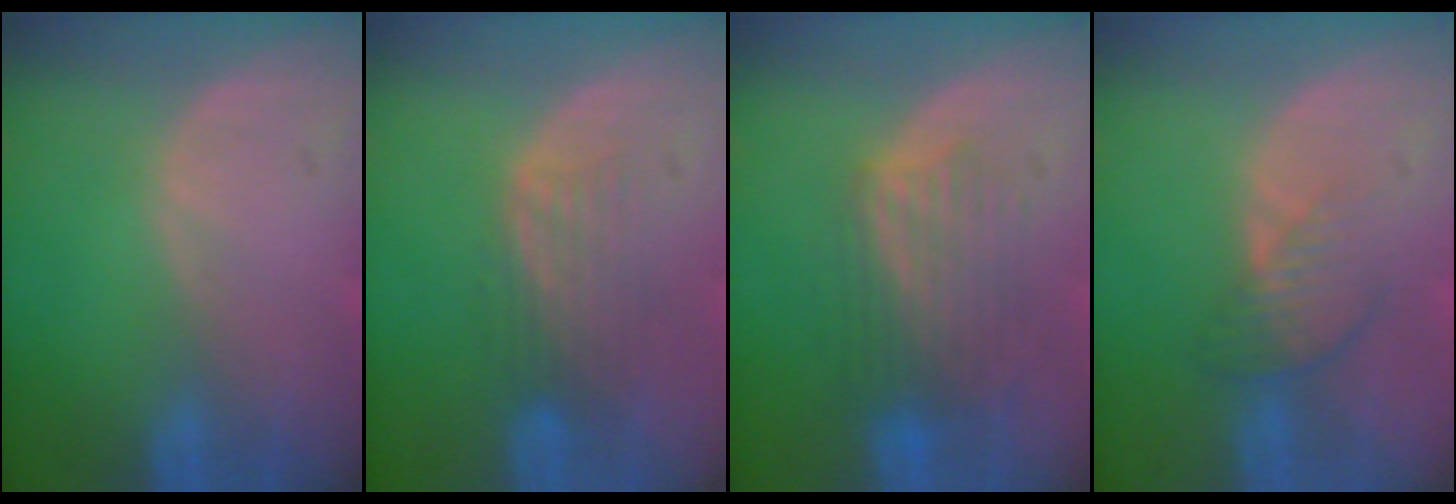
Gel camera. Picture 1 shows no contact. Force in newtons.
{"total": 4.3, "press": 3.6, "slide": 2.3}
{"total": 6.1, "press": 6.1, "slide": 0.6}
{"total": 4.0, "press": 3.4, "slide": 2.1}